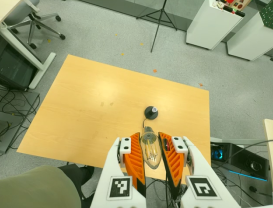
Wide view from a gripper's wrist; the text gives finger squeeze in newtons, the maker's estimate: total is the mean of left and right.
{"total": 18.6, "left": 20.1, "right": 17.0}